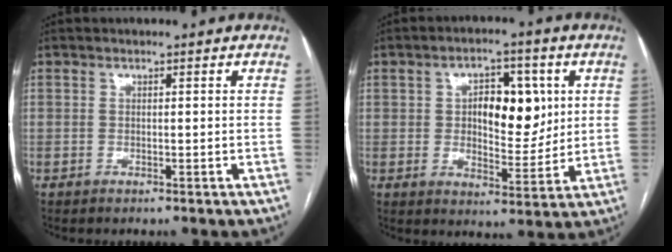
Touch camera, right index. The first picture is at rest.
{"total": 9.9, "force": [2.2, 5.0, 8.2], "torque": [-0.120, 0.014, 0.040]}